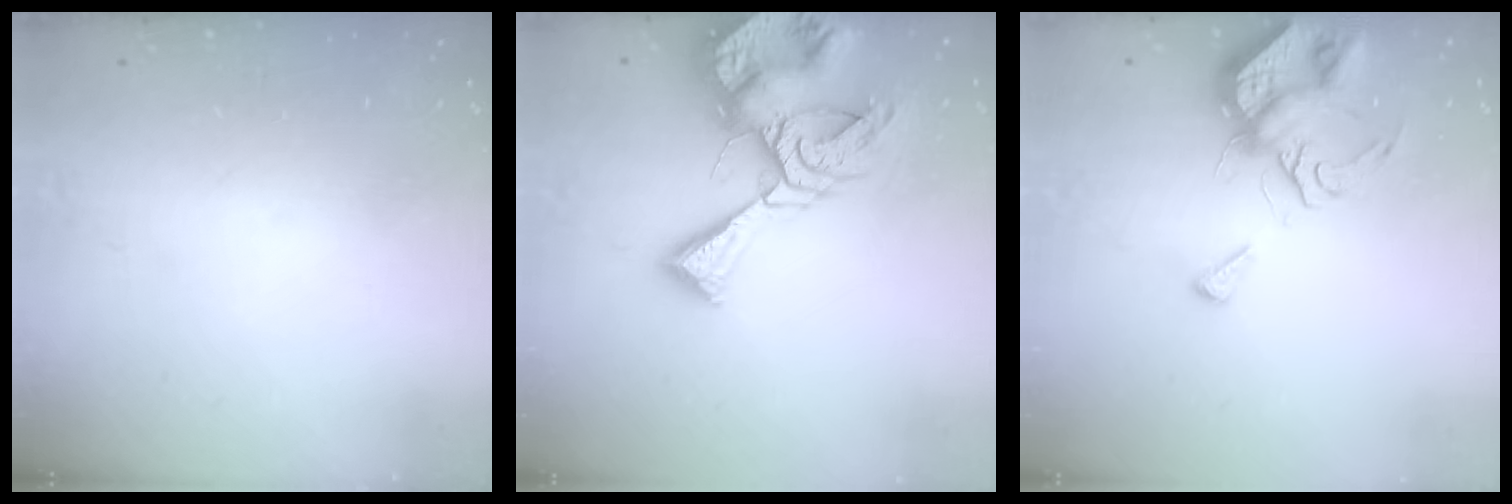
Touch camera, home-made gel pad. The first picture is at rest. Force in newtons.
{"total": 14.5, "press": 14.4, "slide": 1.6}
{"total": 8.3, "press": 8.2, "slide": 1.0}